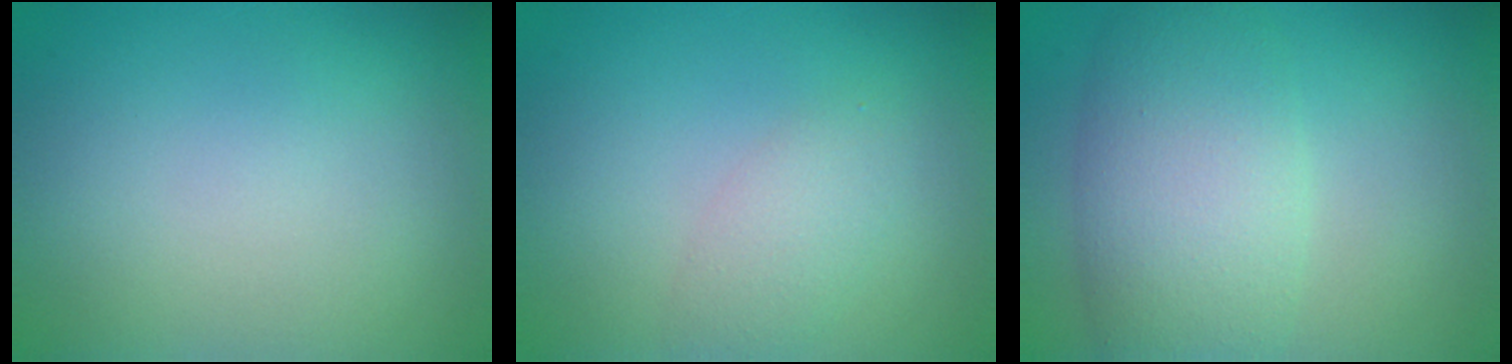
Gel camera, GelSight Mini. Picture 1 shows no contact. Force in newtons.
{"total": 2.2, "press": 2.2, "slide": 0.1}
{"total": 7.9, "press": 7.9, "slide": 0.3}